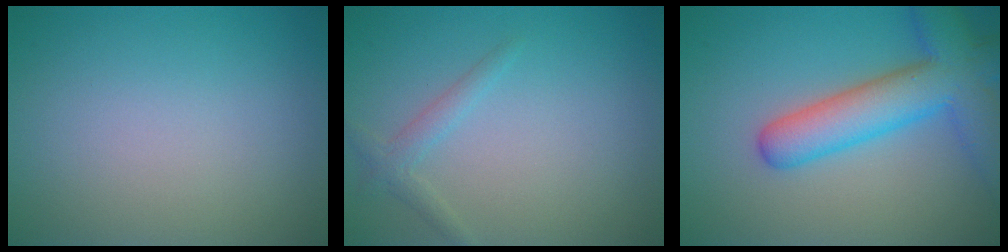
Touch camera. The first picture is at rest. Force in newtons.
{"total": 1.5, "press": 1.5, "slide": 0.1}
{"total": 7.6, "press": 7.6, "slide": 0.4}